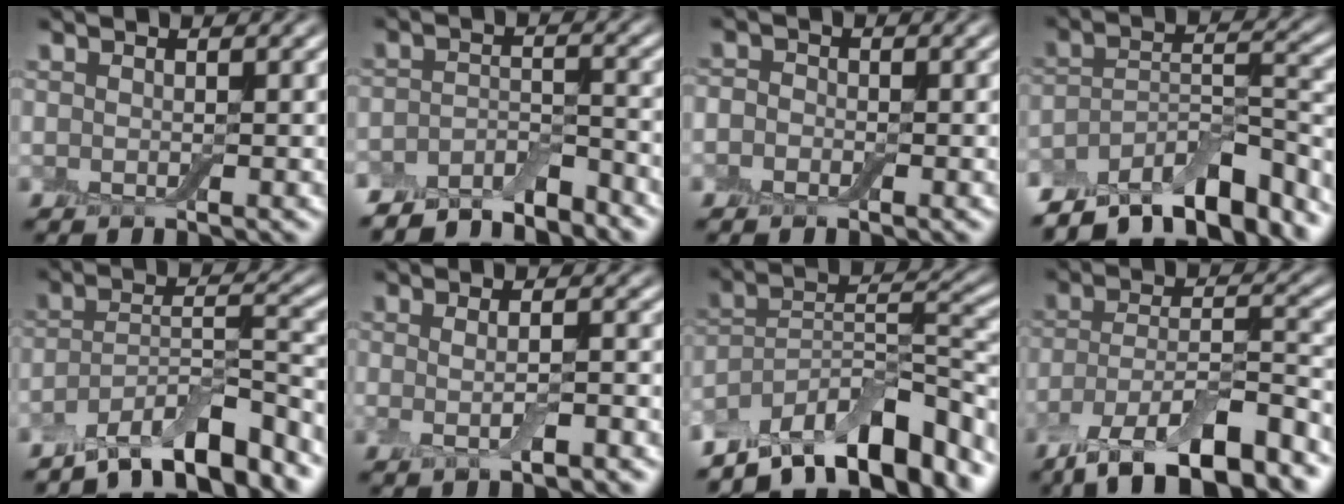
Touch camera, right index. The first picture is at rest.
{"total": 5.4, "force": [-4.9, 1.4, 1.6], "torque": [-0.026, -0.002, -0.085]}
{"total": 1.4, "force": [-0.7, 1.1, 0.5], "torque": [-0.001, 0.001, -0.025]}
{"total": 10.5, "force": [-8.5, 3.4, 5.0], "torque": [-0.079, 0.013, -0.146]}
{"total": 8.4, "force": [-6.7, 2.1, 4.4], "torque": [-0.066, 0.000, -0.119]}
{"total": 2.5, "force": [-0.5, 0.6, 2.4], "torque": [-0.049, -0.006, -0.010]}
{"total": 12.1, "force": [-9.2, 4.4, 6.6], "torque": [-0.104, 0.024, -0.166]}
{"total": 11.4, "force": [-8.5, 3.8, 6.7], "torque": [-0.125, 0.003, -0.146]}